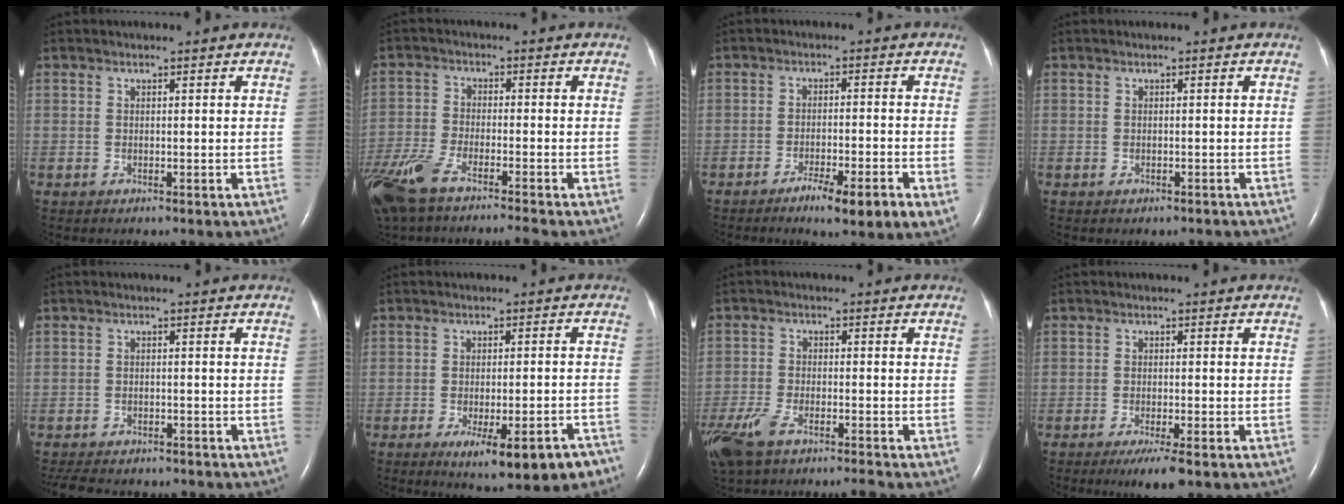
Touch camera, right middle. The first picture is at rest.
{"total": 10.4, "force": [-8.2, 1.2, 6.3], "torque": [-0.130, -0.020, -0.152]}
{"total": 7.2, "force": [-3.8, 0.3, 6.2], "torque": [-0.096, -0.012, -0.055]}
{"total": 0.9, "force": [-0.8, 0.4, 0.2], "torque": [-0.006, 0.000, -0.010]}
{"total": 9.9, "force": [-8.7, 3.1, 3.7], "torque": [-0.071, -0.005, -0.117]}
{"total": 9.9, "force": [-6.4, 2.3, 7.2], "torque": [-0.087, -0.008, -0.081]}
{"total": 8.3, "force": [-6.4, 1.7, 5.0], "torque": [-0.106, -0.015, -0.122]}
{"total": 4.4, "force": [-2.9, 0.3, 3.4], "torque": [-0.058, -0.013, -0.047]}